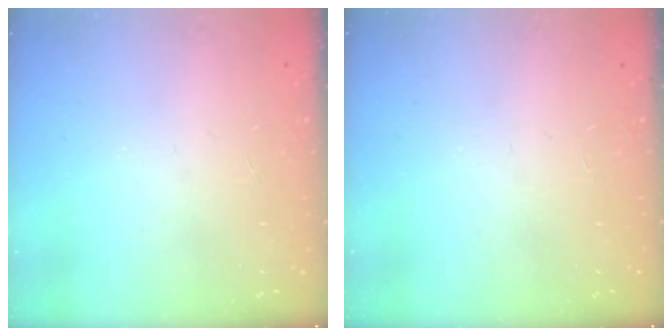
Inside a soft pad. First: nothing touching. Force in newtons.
{"total": 0.0}